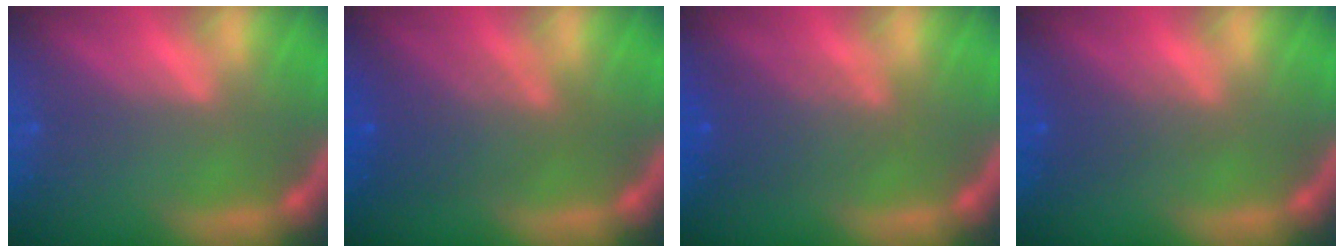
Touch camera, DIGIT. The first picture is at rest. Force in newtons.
{"total": 5.1}
{"total": 4.1}
{"total": 2.5}